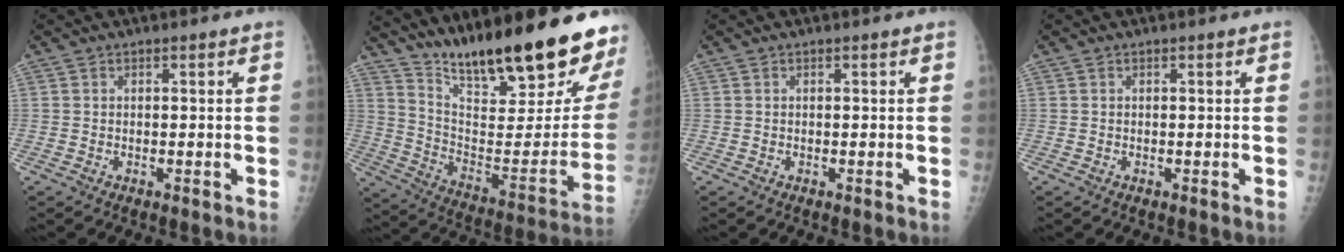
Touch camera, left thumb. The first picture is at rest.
{"total": 28.1, "force": [21.9, 4.8, 16.9], "torque": [-0.234, -0.126, 0.329]}
{"total": 0.0}
{"total": 0.0}